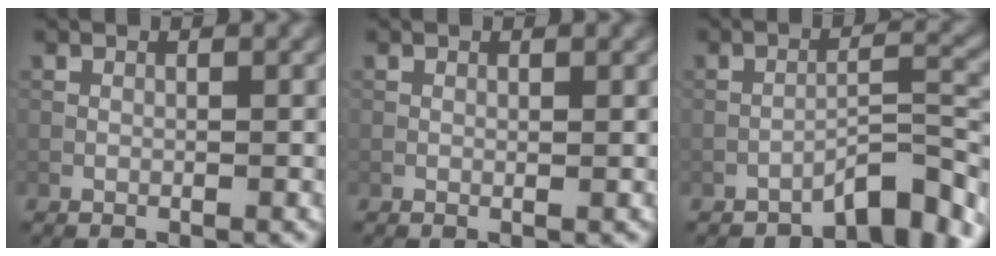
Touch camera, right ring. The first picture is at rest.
{"total": 0.0}
{"total": 4.6, "force": [-3.9, 0.7, 2.4], "torque": [-0.029, 0.018, -0.064]}